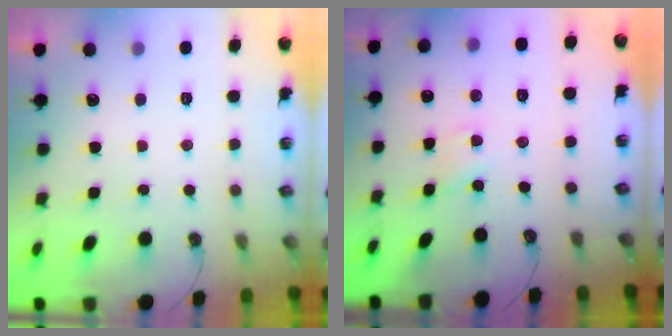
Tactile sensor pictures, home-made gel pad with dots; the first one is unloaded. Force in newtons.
{"total": 2.7, "press": 2.7, "slide": 0.2}